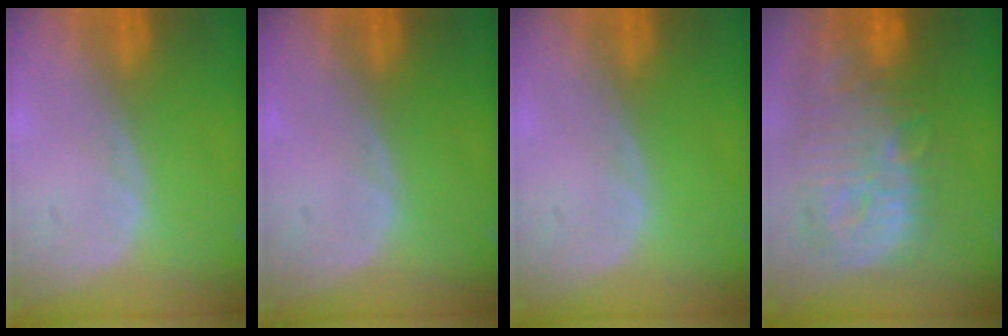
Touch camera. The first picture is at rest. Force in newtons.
{"total": 0.0}
{"total": 0.0}
{"total": 13.8, "press": 12.0, "slide": 6.7}